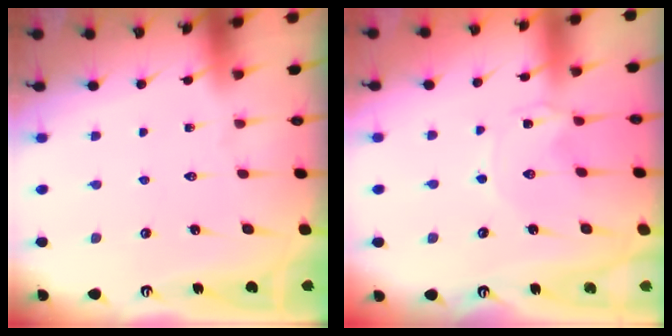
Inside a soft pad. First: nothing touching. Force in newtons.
{"total": 0.0}